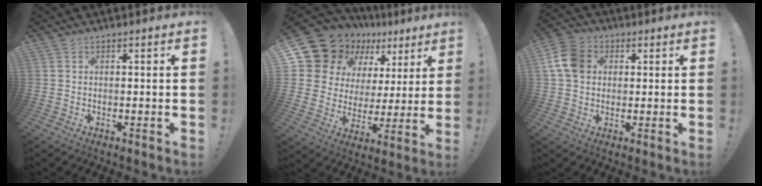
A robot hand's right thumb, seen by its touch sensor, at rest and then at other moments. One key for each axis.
{"total": 15.2, "fx": 11.8, "fy": 8.3, "fz": 4.8, "tx": -0.095, "ty": -0.091, "tz": 0.232}
{"total": 10.5, "fx": 2.1, "fy": 8.3, "fz": 6.0, "tx": -0.108, "ty": 0.011, "tz": 0.045}